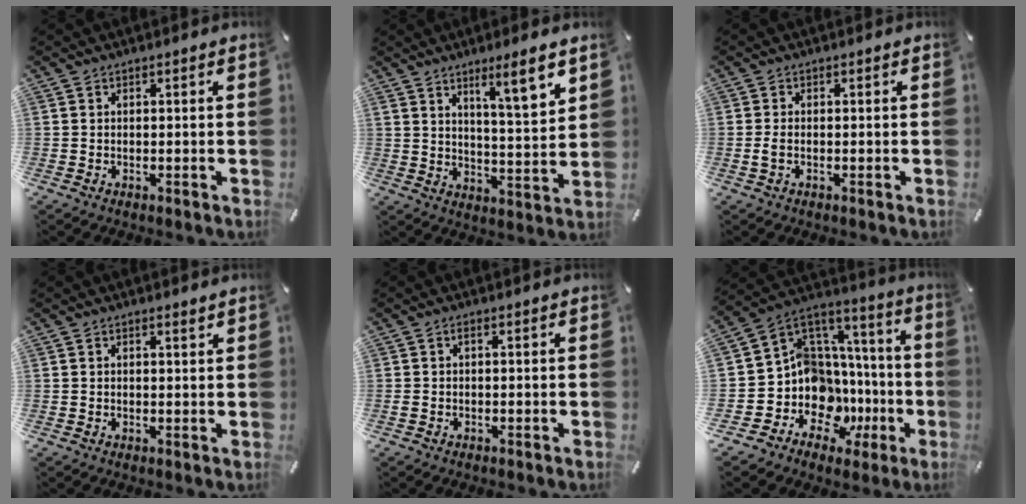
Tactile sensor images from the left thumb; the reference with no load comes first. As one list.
[{"total": 9.0, "force": [6.3, 1.4, 6.3], "torque": [-0.089, -0.042, 0.101]}, {"total": 1.7, "force": [-0.3, 0.7, 1.5], "torque": [-0.029, 0.001, -0.007]}, {"total": 0.9, "force": [0.7, 0.2, 0.5], "torque": [-0.009, 0.000, 0.012]}, {"total": 1.2, "force": [-0.2, 0.4, 1.1], "torque": [-0.021, 0.001, -0.004]}, {"total": 12.3, "force": [-4.4, 10.7, 4.3], "torque": [-0.095, -0.044, -0.061]}]